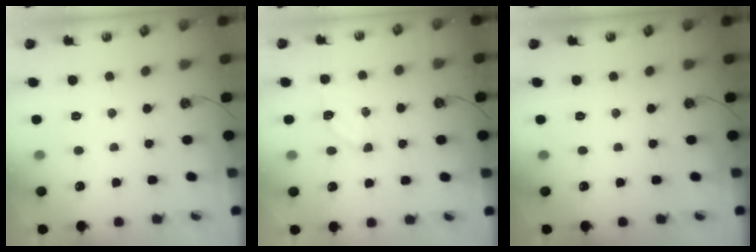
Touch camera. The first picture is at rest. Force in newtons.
{"total": 3.8, "press": 3.8, "slide": 0.5}
{"total": 0.0}